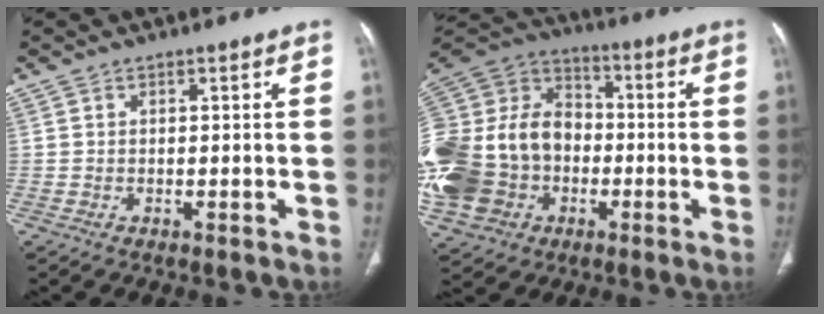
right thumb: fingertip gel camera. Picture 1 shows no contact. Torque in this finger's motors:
{"motor_torque": [1.50, 1.51, 0.93, 0.12, 0.48]}